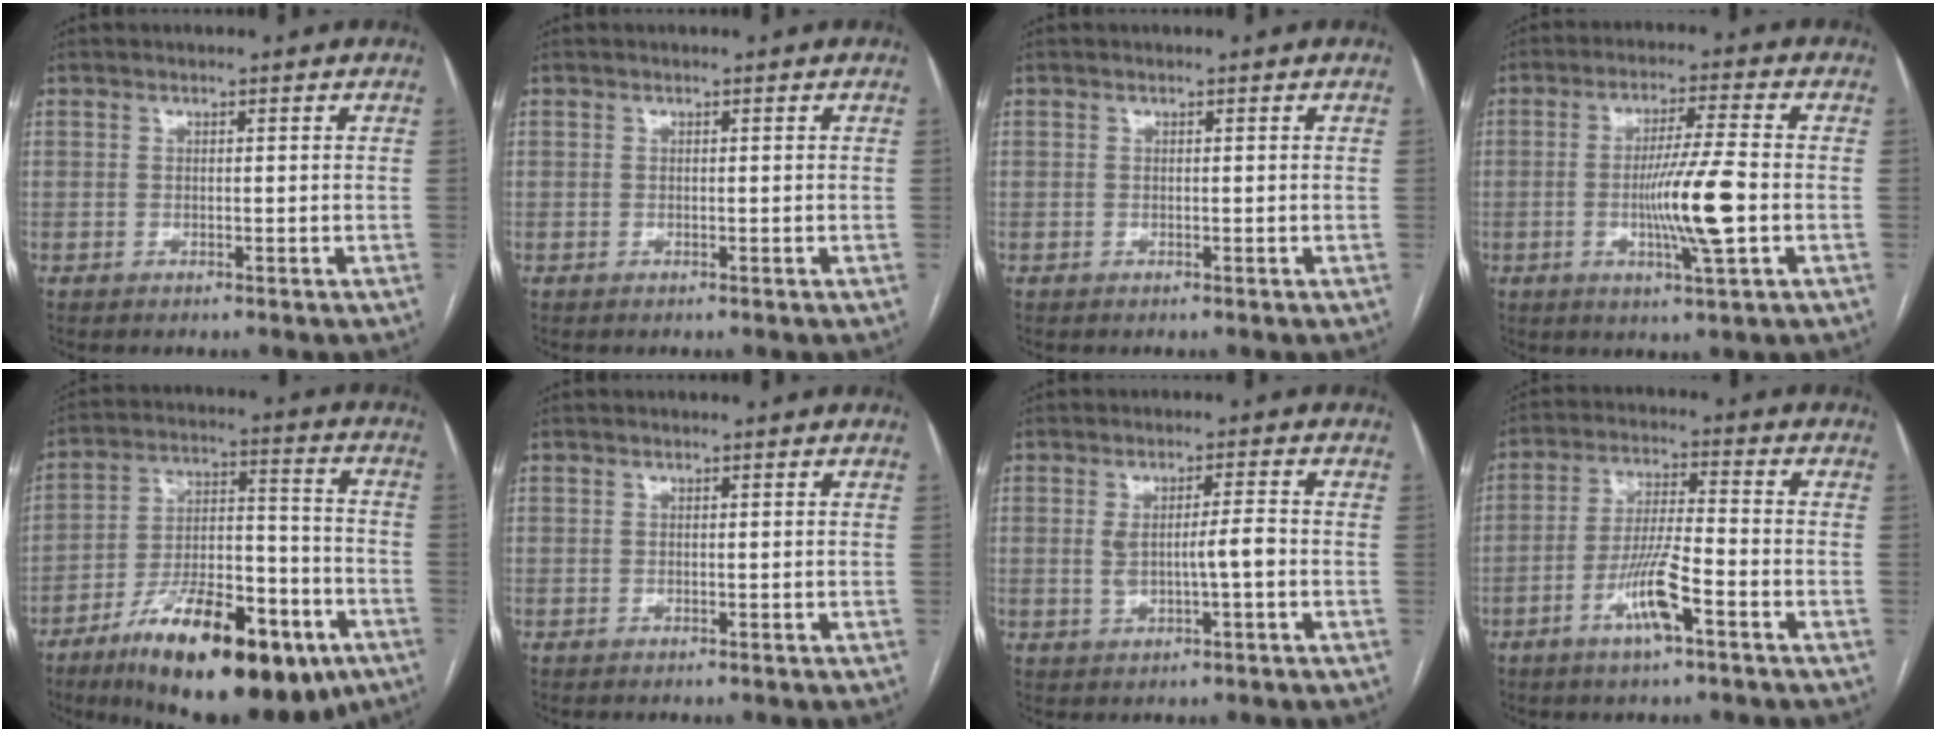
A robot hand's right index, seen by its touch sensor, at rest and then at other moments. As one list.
[{"total": 0.0}, {"total": 0.0}, {"total": 9.8, "force": [-1.8, -0.3, 9.6], "torque": [-0.175, -0.009, -0.034]}, {"total": 23.4, "force": [-13.6, 8.5, 17.0], "torque": [-0.244, 0.024, -0.211]}, {"total": 0.0}, {"total": 5.0, "force": [-0.5, 0.8, 4.9], "torque": [-0.087, 0.007, 0.000]}, {"total": 8.8, "force": [-4.2, 1.0, 7.7], "torque": [-0.150, -0.002, -0.076]}]